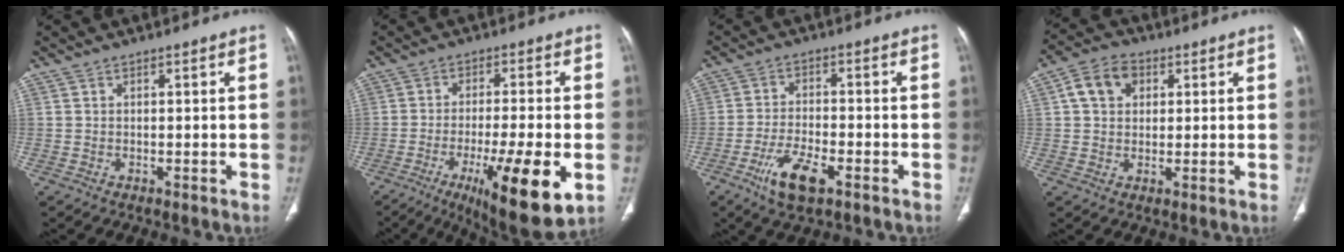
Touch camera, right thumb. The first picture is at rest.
{"total": 16.4, "force": [-5.9, 3.4, 14.9], "torque": [-0.218, -0.006, -0.082]}
{"total": 8.4, "force": [-4.4, 3.1, 6.4], "torque": [-0.129, 0.011, -0.077]}
{"total": 7.5, "force": [2.2, 5.7, 4.3], "torque": [-0.062, 0.009, 0.032]}